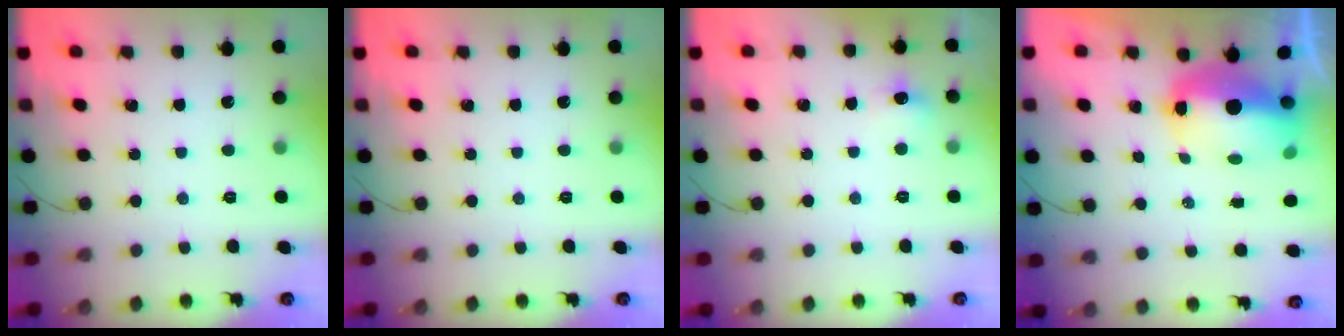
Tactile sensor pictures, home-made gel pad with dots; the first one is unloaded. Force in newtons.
{"total": 0.0}
{"total": 5.8, "press": 5.6, "slide": 1.6}
{"total": 10.7, "press": 10.5, "slide": 2.0}